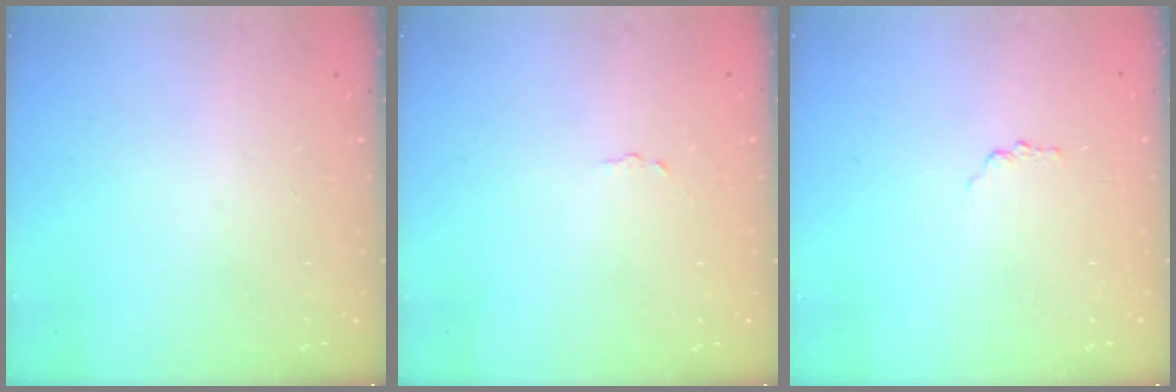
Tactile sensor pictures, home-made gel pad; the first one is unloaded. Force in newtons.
{"total": 1.7, "press": 1.7, "slide": 0.1}
{"total": 0.8, "press": 0.8, "slide": 0.1}